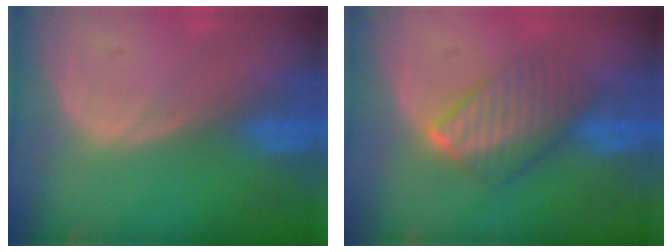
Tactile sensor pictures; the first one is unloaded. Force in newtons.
{"total": 6.5, "press": 6.4, "slide": 0.9}